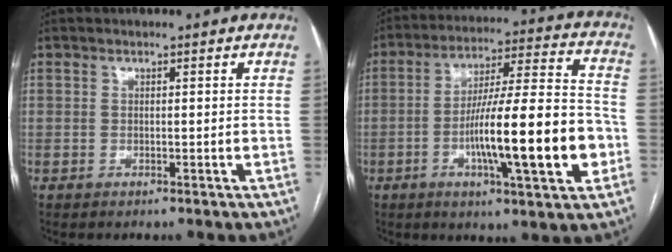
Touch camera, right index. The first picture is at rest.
{"total": 18.2, "force": [-4.7, 1.6, 17.5], "torque": [-0.291, 0.005, -0.070]}